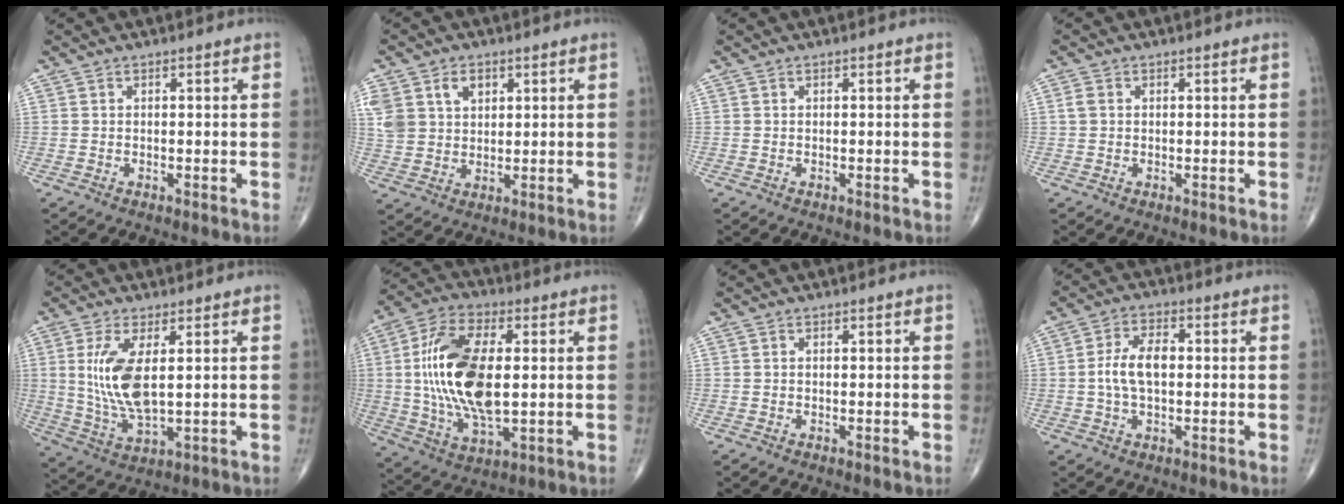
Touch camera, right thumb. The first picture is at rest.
{"total": 10.0, "force": [4.1, 7.4, 5.3], "torque": [-0.104, -0.001, 0.084]}
{"total": 0.0}
{"total": 1.4, "force": [0.2, 1.2, 0.8], "torque": [-0.019, 0.005, 0.005]}
{"total": 10.9, "force": [1.9, 4.3, 9.8], "torque": [-0.210, -0.018, 0.048]}
{"total": 19.3, "force": [1.2, 9.3, 16.9], "torque": [-0.333, -0.004, 0.024]}
{"total": 0.0}
{"total": 7.2, "force": [0.0, 3.8, 6.1], "torque": [-0.121, 0.015, -0.006]}